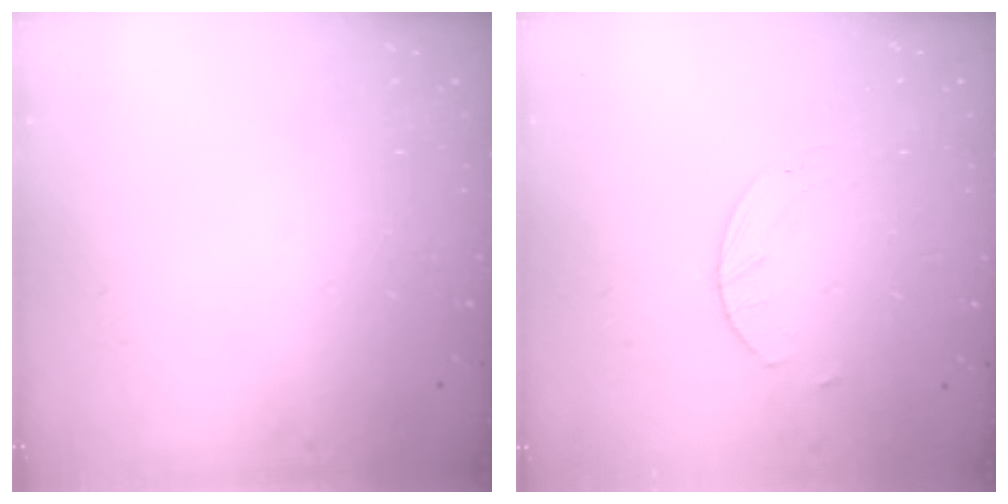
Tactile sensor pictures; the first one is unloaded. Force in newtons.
{"total": 2.0, "press": 2.0, "slide": 0.3}